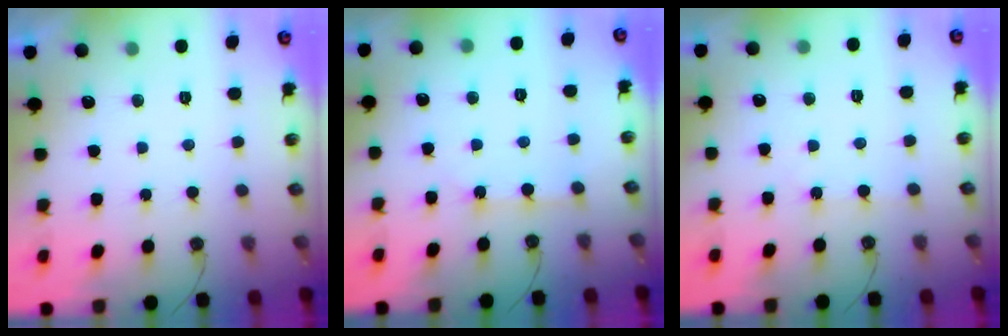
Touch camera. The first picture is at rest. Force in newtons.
{"total": 2.6, "press": 2.6, "slide": 0.4}
{"total": 2.5, "press": 2.5, "slide": 0.4}